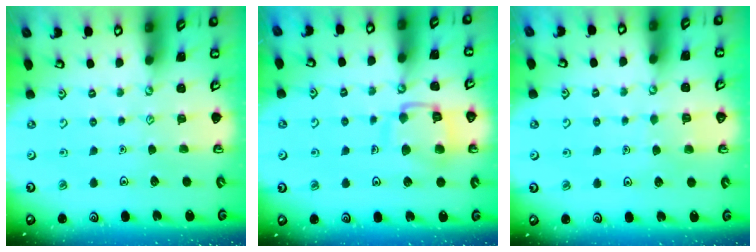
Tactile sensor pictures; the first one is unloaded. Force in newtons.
{"total": 12.6, "press": 12.6, "slide": 1.2}
{"total": 3.9, "press": 3.9, "slide": 0.3}